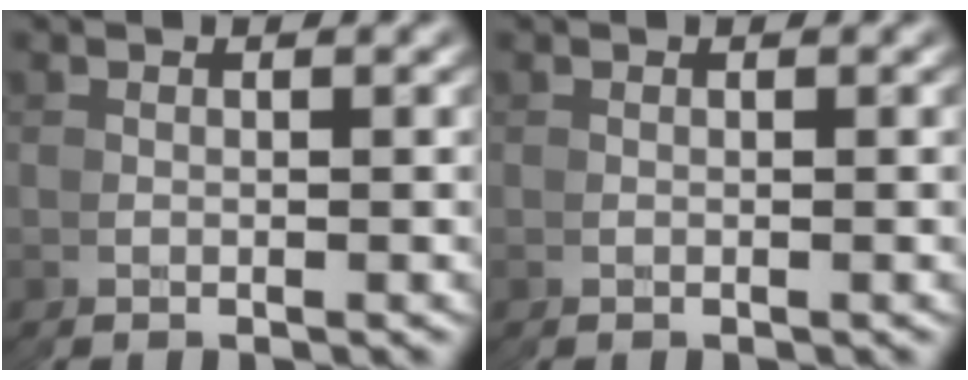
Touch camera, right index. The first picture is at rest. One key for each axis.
{"total": 0.0}